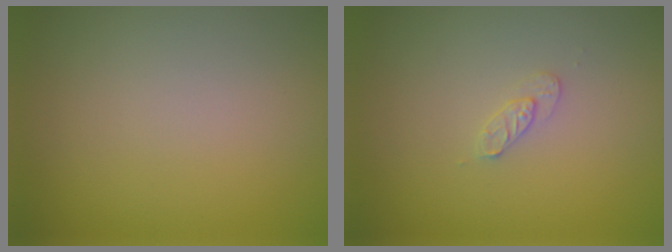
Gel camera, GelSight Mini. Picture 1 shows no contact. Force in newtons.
{"total": 1.1, "press": 1.1, "slide": 0.2}